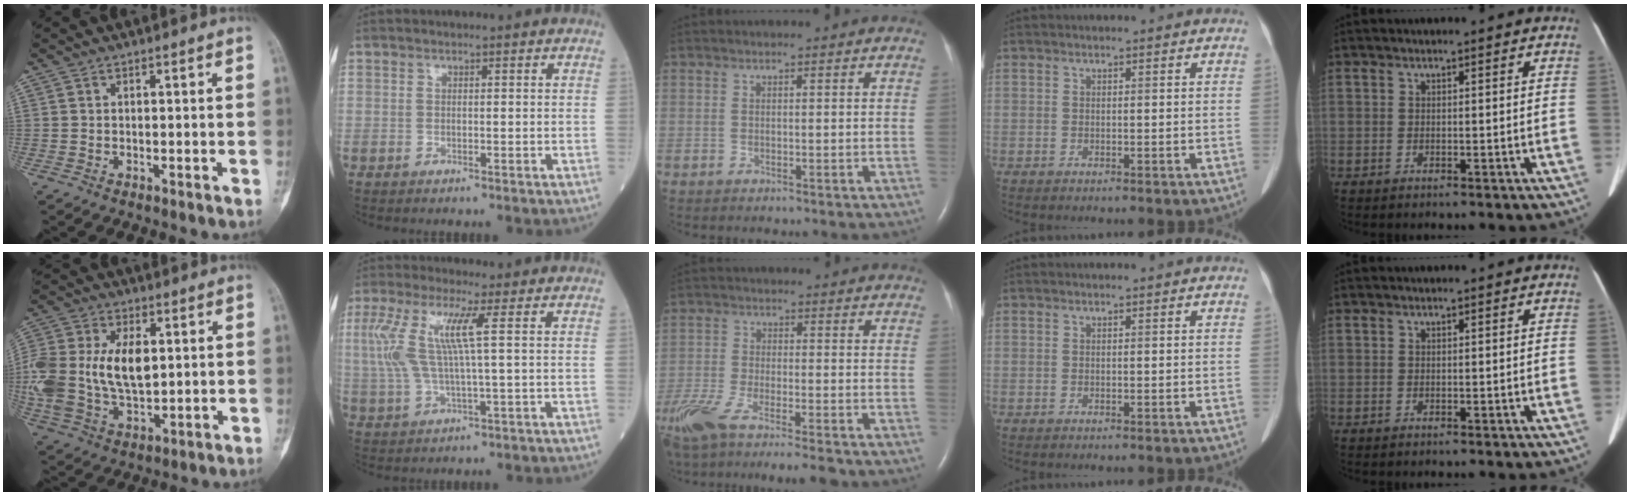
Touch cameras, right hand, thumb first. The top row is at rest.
{"thumb": {"total": 20.5, "force": [1.8, 12.7, 16.0], "torque": [-0.363, -0.005, 0.041]}, "index": {"total": 9.1, "force": [2.0, 0.7, 8.8], "torque": [-0.211, 0.014, 0.039]}, "middle": {"total": 14.8, "force": [-11.8, 2.1, 8.6], "torque": [-0.184, -0.033, -0.201]}}